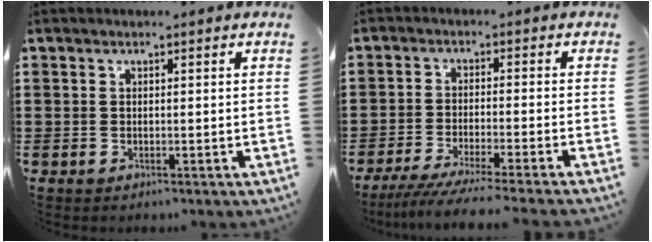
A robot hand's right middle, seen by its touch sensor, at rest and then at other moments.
{"total": 4.4, "force": [-3.9, -0.6, 2.0], "torque": [-0.049, -0.019, -0.078]}